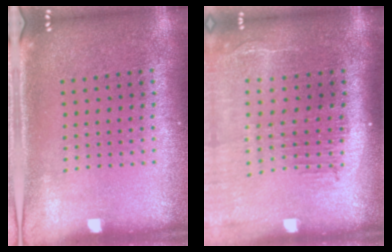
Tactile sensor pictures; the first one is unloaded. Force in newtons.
{"total": 2.3, "press": 1.9, "slide": 1.3}